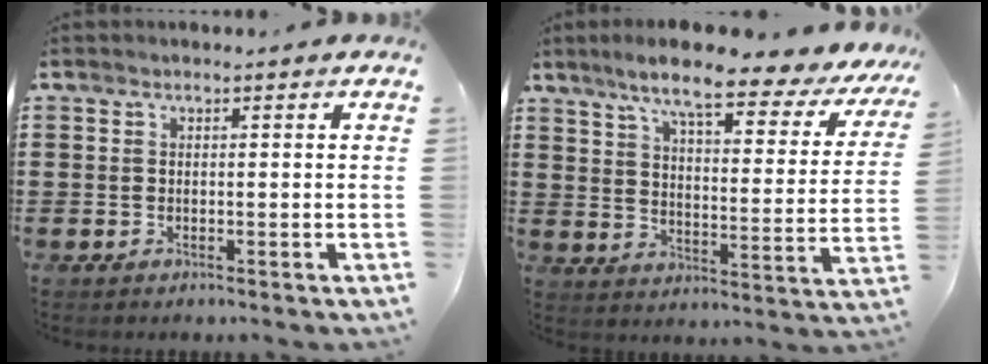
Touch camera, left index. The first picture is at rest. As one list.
[{"total": 9.6, "force": [7.7, 0.6, 5.7], "torque": [-0.122, -0.045, 0.122]}]